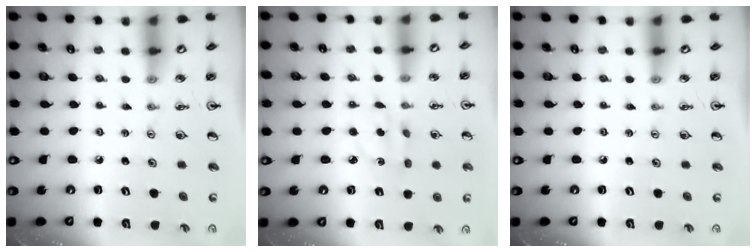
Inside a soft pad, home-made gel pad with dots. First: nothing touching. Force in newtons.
{"total": 2.0, "press": 2.0, "slide": 0.4}
{"total": 0.0}